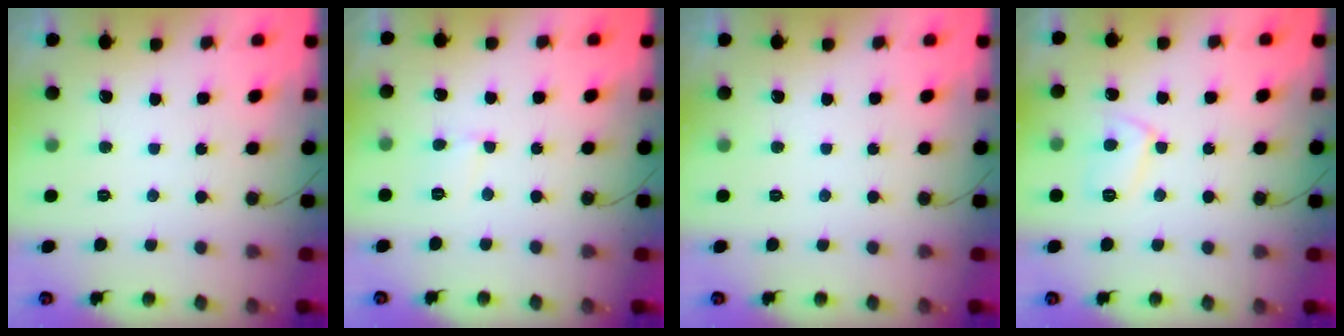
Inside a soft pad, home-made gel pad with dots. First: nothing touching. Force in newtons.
{"total": 2.6, "press": 2.6, "slide": 0.3}
{"total": 0.0}
{"total": 6.8, "press": 6.8, "slide": 0.6}